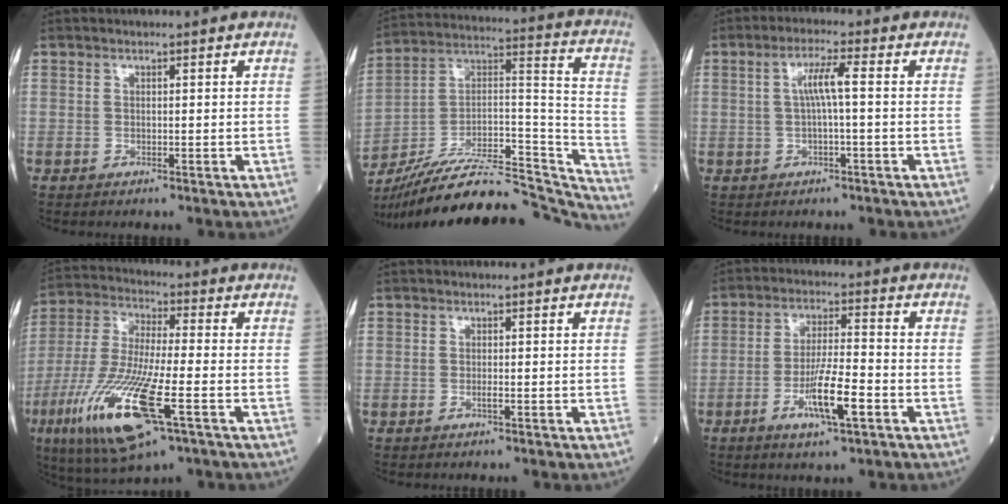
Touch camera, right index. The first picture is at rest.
{"total": 32.5, "force": [-29.5, 5.6, 12.5], "torque": [-0.154, 0.014, -0.435]}
{"total": 4.2, "force": [0.3, 0.1, 4.2], "torque": [-0.081, 0.012, 0.006]}
{"total": 17.8, "force": [-7.1, 2.9, 16.1], "torque": [-0.353, -0.035, -0.128]}
{"total": 0.6, "force": [-0.2, 0.0, 0.6], "torque": [-0.011, 0.000, -0.005]}
{"total": 8.6, "force": [-3.5, 1.0, 7.8], "torque": [-0.142, -0.005, -0.061]}